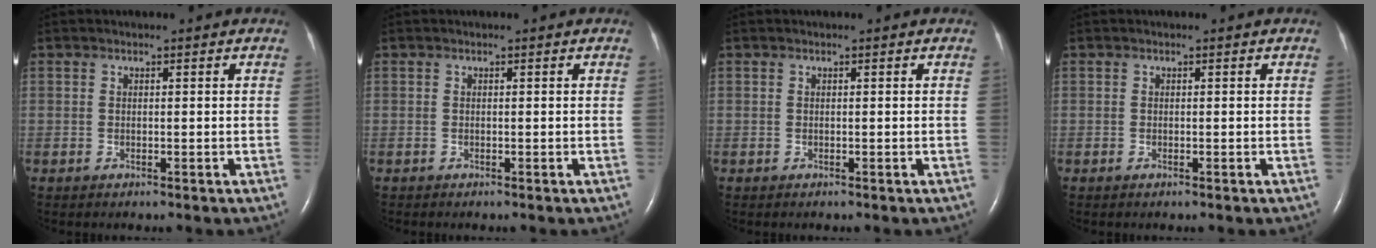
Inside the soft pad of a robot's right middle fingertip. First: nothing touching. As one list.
[{"total": 0.0}, {"total": 0.0}, {"total": 0.0}]